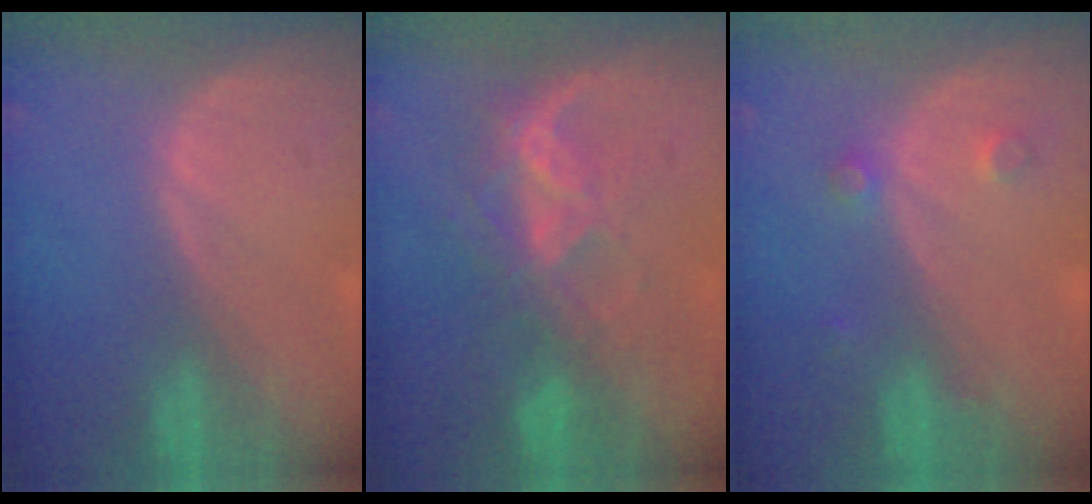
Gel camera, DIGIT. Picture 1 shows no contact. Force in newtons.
{"total": 6.7, "press": 6.0, "slide": 2.9}
{"total": 2.0, "press": 2.0, "slide": 0.2}